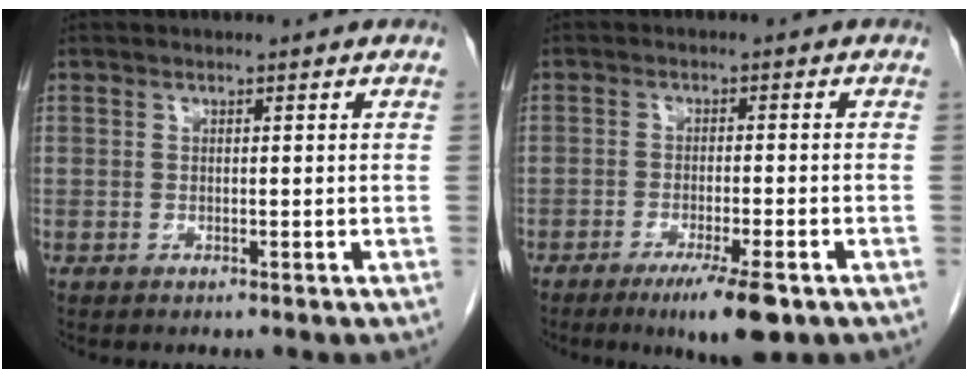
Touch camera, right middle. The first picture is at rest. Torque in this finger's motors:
{"motor_torque": [0.45, -0.34, 0.08, 0.04]}